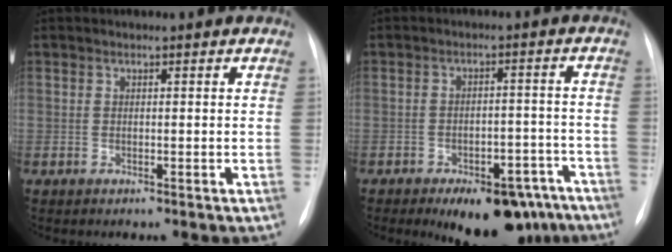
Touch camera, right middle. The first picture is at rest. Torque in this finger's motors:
{"motor_torque": [1.08, -1.06, 0.22, 0.09]}